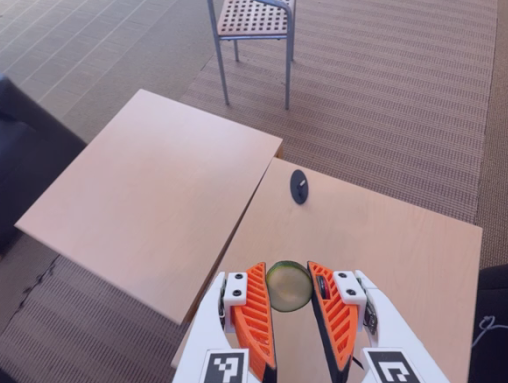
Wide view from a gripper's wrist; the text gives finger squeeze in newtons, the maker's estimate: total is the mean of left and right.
{"total": 10.1, "left": 10.2, "right": 10.0}